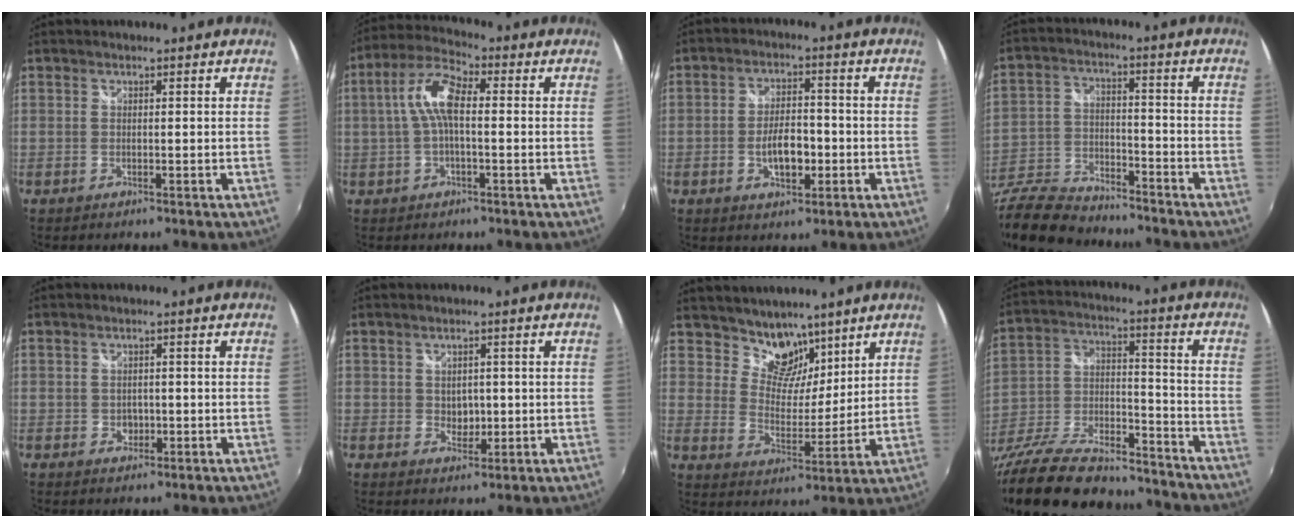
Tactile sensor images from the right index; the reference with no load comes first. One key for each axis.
{"total": 8.0, "fx": 0.2, "fy": 3.0, "fz": 7.5, "tx": -0.159, "ty": 0.022, "tz": 0.003}
{"total": 6.9, "fx": -1.9, "fy": 3.5, "fz": 5.6, "tx": -0.107, "ty": 0.003, "tz": -0.026}
{"total": 19.9, "fx": -16.5, "fy": 6.6, "fz": 9.0, "tx": -0.214, "ty": -0.022, "tz": -0.291}
{"total": 2.7, "fx": -0.5, "fy": 2.3, "fz": 1.2, "tx": -0.020, "ty": 0.000, "tz": -0.005}
{"total": 3.2, "fx": 0.1, "fy": 2.8, "fz": 1.6, "tx": -0.019, "ty": -0.001, "tz": 0.003}
{"total": 9.0, "fx": 6.8, "fy": 5.2, "fz": 2.6, "tx": -0.036, "ty": -0.004, "tz": 0.121}
{"total": 28.1, "fx": -21.7, "fy": 10.4, "fz": 14.5, "tx": -0.294, "ty": -0.007, "tz": -0.335}